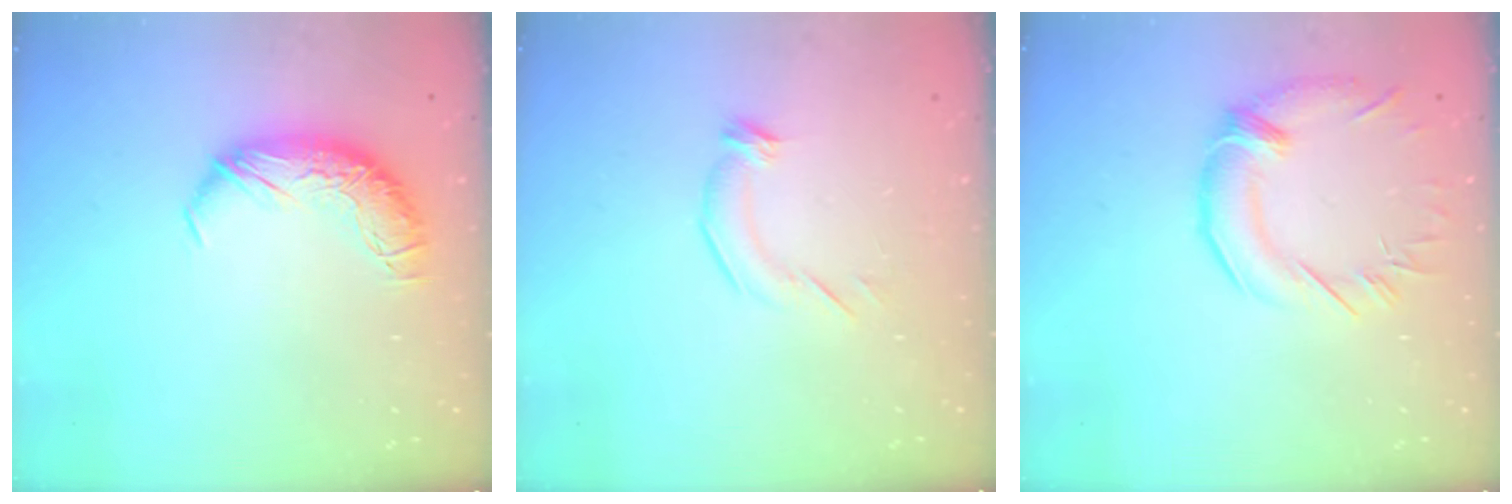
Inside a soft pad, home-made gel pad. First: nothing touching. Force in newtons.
{"total": 4.0, "press": 3.8, "slide": 1.2}
{"total": 2.8, "press": 1.9, "slide": 2.0}